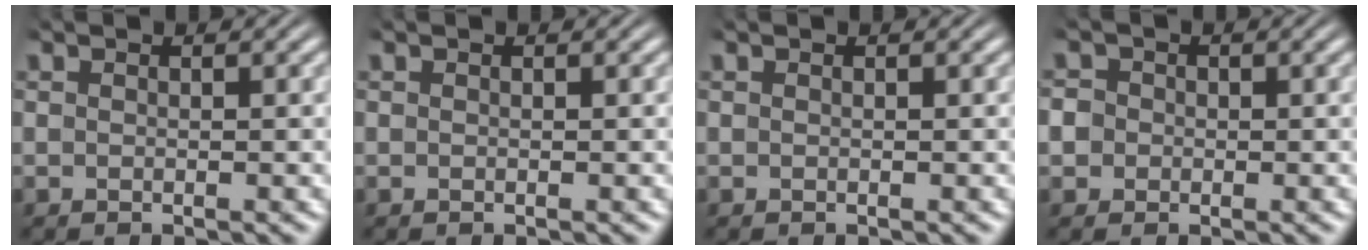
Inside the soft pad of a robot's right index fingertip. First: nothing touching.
{"total": 0.0}
{"total": 0.0}
{"total": 3.3, "force": [-0.3, 3.2, 0.9], "torque": [-0.031, -0.008, -0.009]}